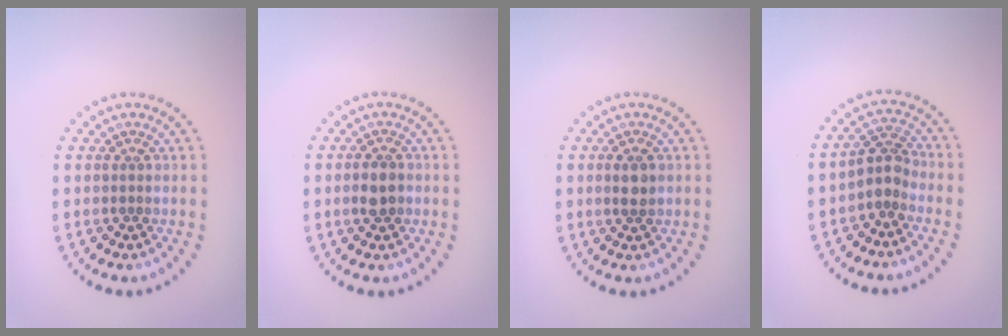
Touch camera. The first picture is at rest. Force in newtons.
{"total": 2.0, "press": 1.9, "slide": 0.4}
{"total": 1.7, "press": 1.7, "slide": 0.3}
{"total": 2.4, "press": 1.9, "slide": 1.5}